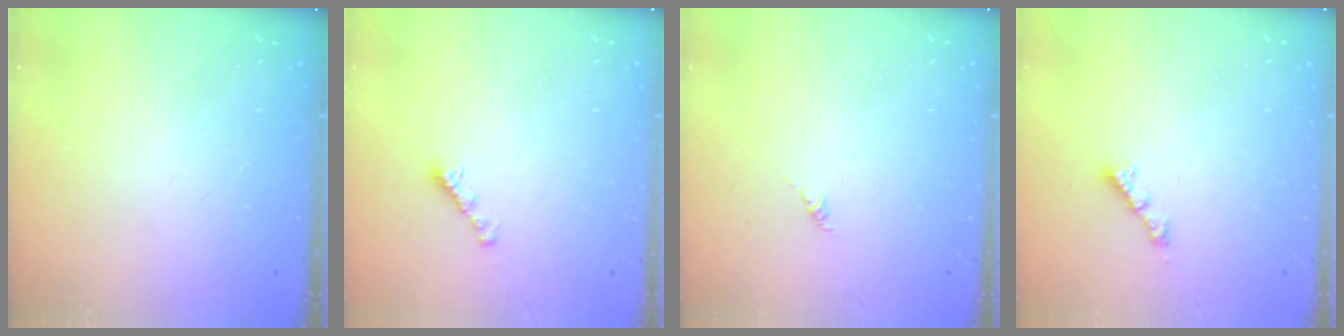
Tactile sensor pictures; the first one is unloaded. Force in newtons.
{"total": 2.7, "press": 2.6, "slide": 0.7}
{"total": 0.6, "press": 0.4, "slide": 0.4}
{"total": 2.6, "press": 2.6, "slide": 0.1}